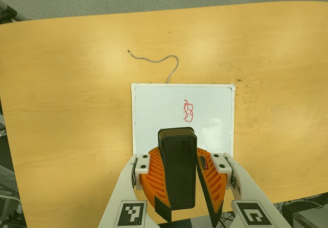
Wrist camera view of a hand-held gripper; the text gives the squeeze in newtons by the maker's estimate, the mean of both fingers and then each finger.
{"total": 10.7, "left": 10.6, "right": 10.7}